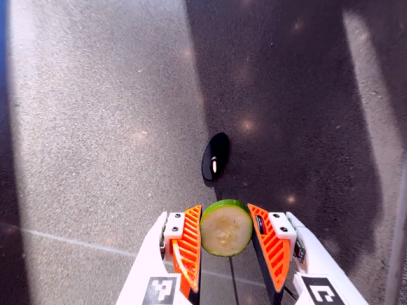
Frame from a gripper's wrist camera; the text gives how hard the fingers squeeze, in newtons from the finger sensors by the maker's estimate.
{"total": 10.8, "left": 11.4, "right": 10.1}